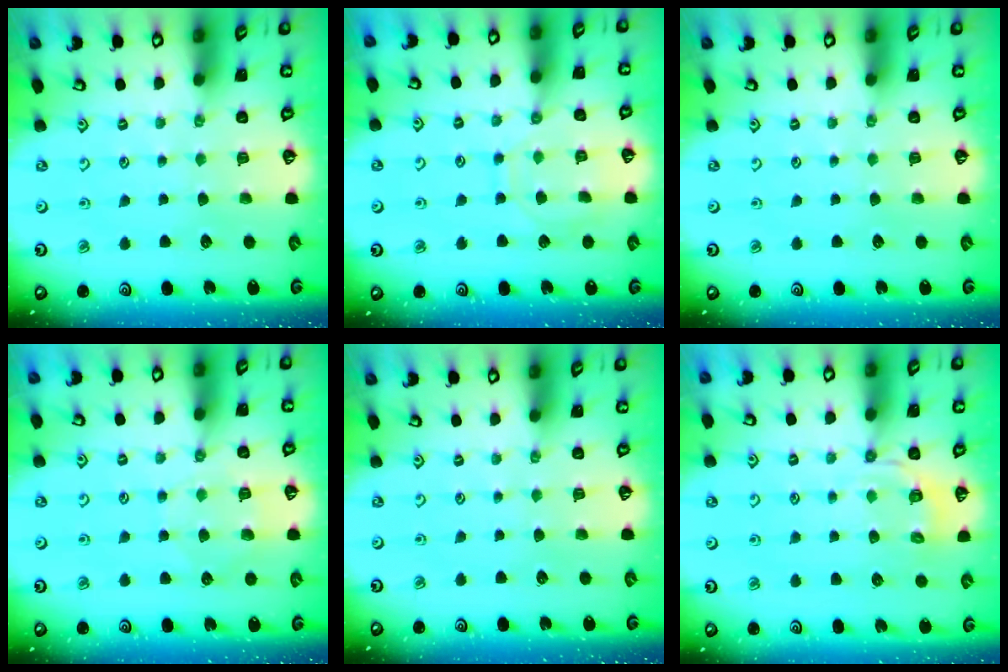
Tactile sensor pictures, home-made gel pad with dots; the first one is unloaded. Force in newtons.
{"total": 9.0, "press": 9.0, "slide": 0.8}
{"total": 0.0}
{"total": 7.2, "press": 7.2, "slide": 1.0}
{"total": 0.0}
{"total": 6.3, "press": 6.0, "slide": 1.9}